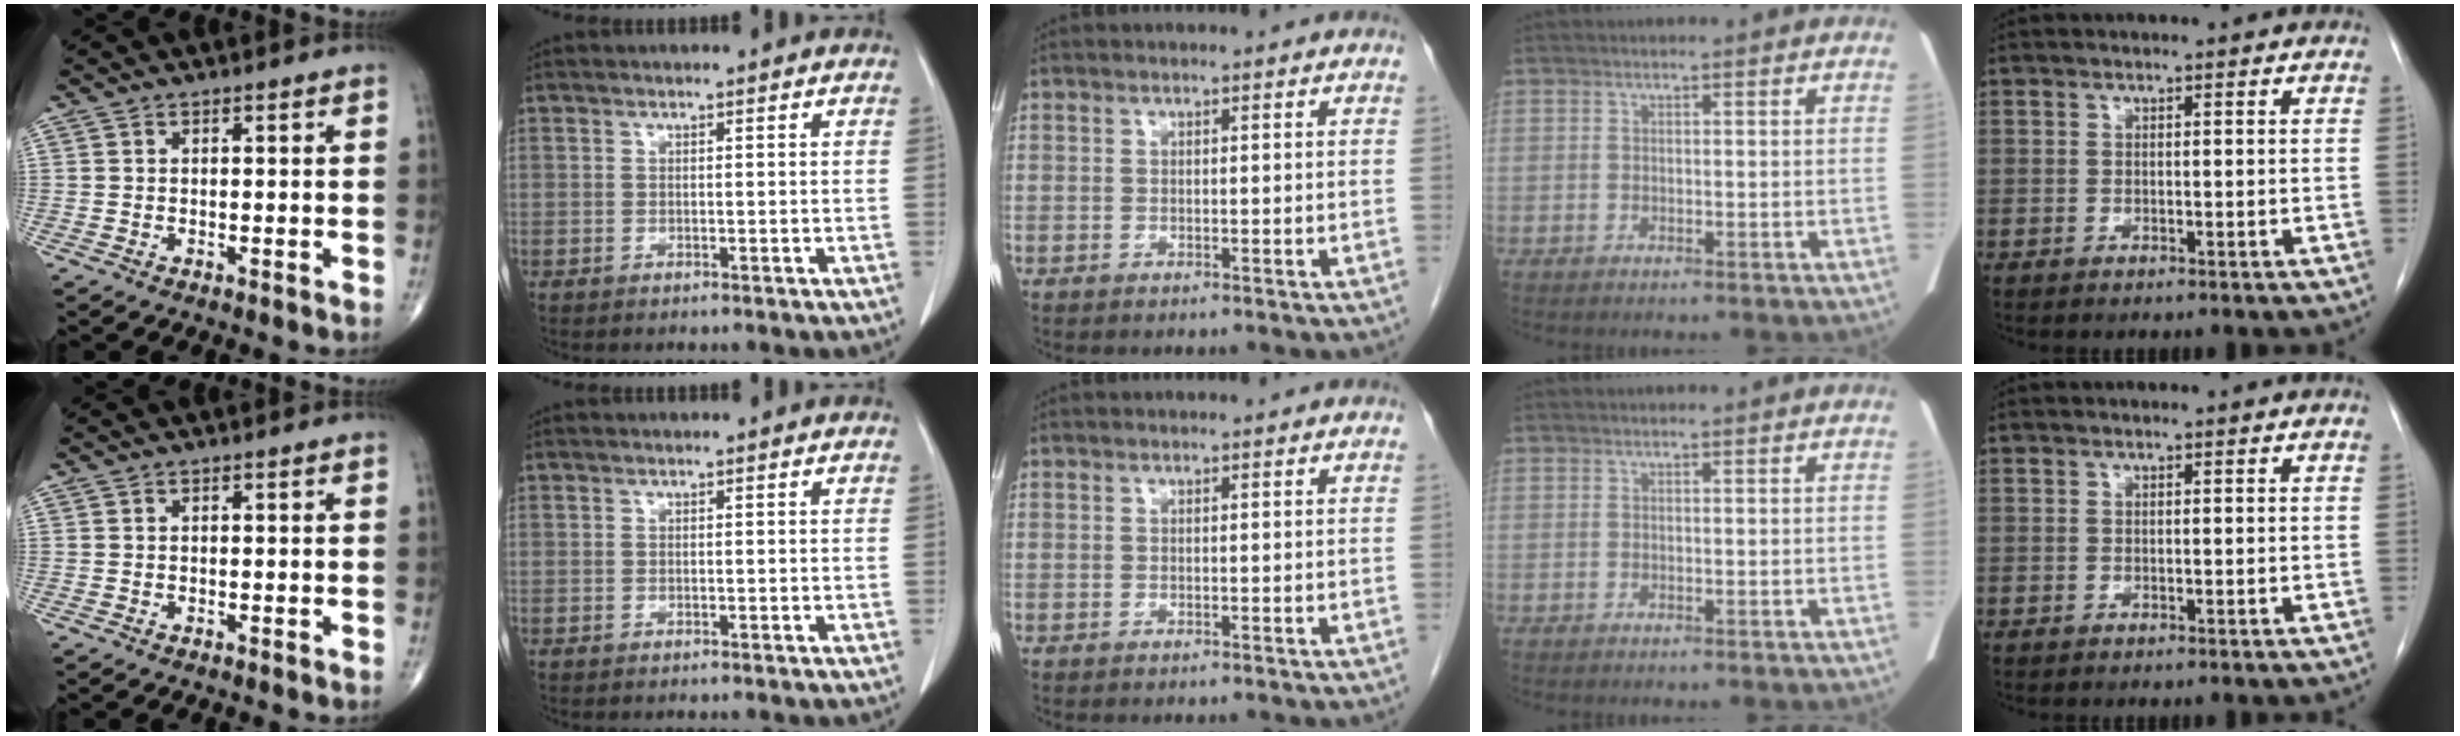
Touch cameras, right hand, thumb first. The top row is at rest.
{}